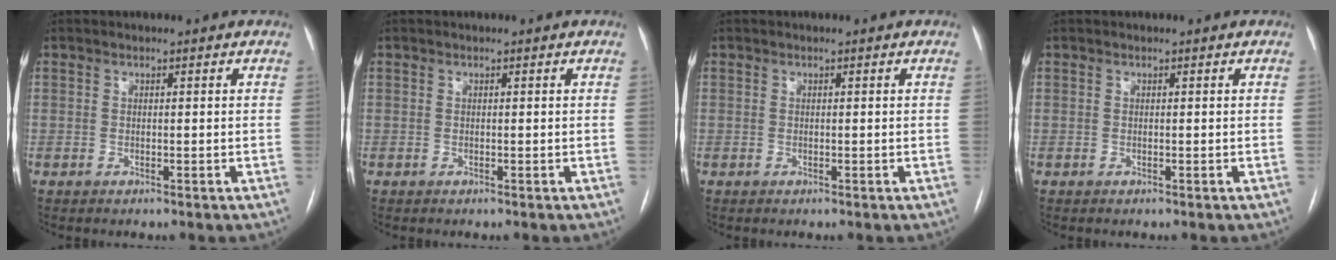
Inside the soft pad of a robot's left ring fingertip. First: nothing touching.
{"total": 0.0}
{"total": 0.0}
{"total": 0.0}